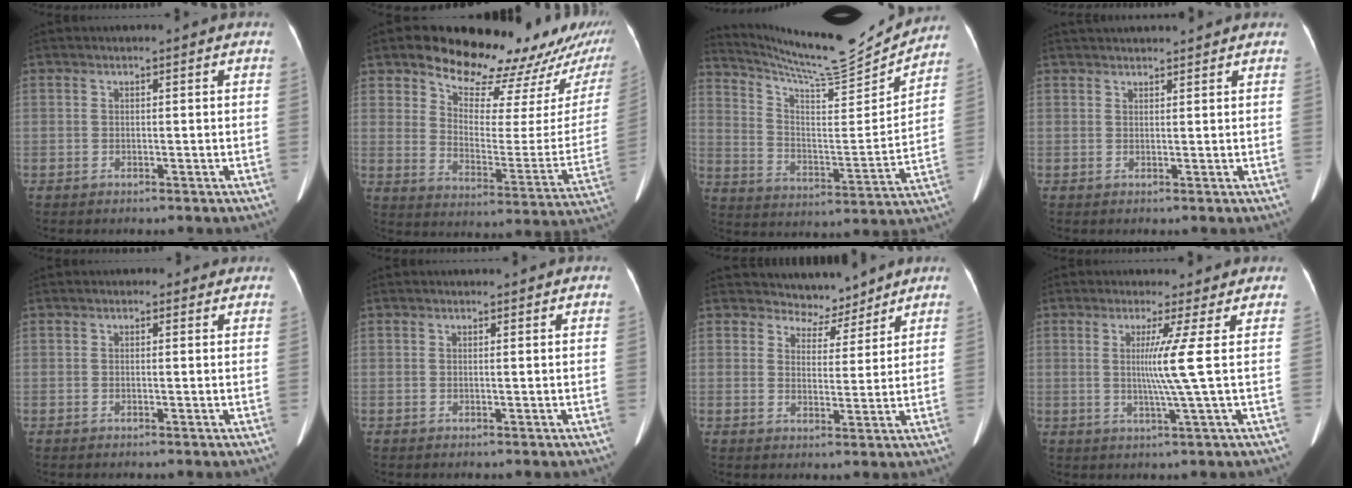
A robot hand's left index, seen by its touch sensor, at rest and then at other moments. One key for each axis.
{"total": 22.0, "fx": 19.1, "fy": 5.8, "fz": 9.1, "tx": -0.115, "ty": -0.072, "tz": 0.239}
{"total": 18.0, "fx": 17.4, "fy": 0.5, "fz": 4.6, "tx": -0.094, "ty": -0.057, "tz": 0.265}
{"total": 7.9, "fx": 7.4, "fy": 1.1, "fz": 2.7, "tx": -0.031, "ty": 0.022, "tz": 0.093}
{"total": 1.3, "fx": 0.9, "fy": 0.8, "fz": 0.5, "tx": -0.004, "ty": 0.001, "tz": 0.005}
{"total": 1.3, "fx": 1.2, "fy": 0.0, "fz": 0.5, "tx": -0.007, "ty": -0.007, "tz": 0.012}
{"total": 5.5, "fx": 4.9, "fy": 2.5, "fz": -0.5, "tx": 0.018, "ty": -0.001, "tz": 0.056}
{"total": 4.9, "fx": 0.3, "fy": -2.4, "fz": 4.2, "tx": -0.073, "ty": -0.016, "tz": 0.014}